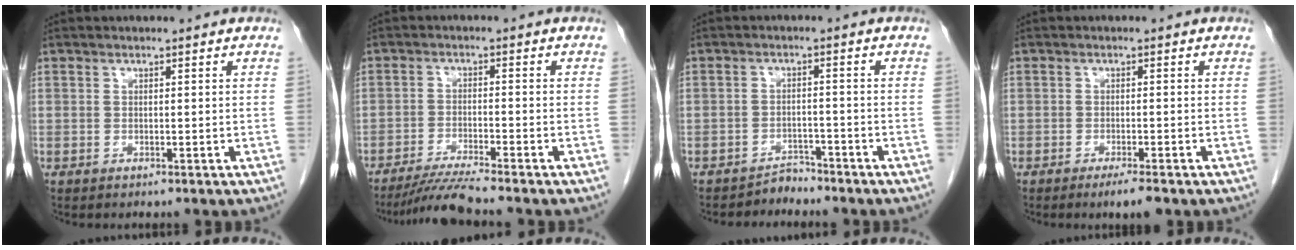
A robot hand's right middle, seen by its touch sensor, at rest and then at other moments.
{"total": 5.3, "force": [-4.6, -1.6, 1.9], "torque": [-0.037, -0.024, -0.090]}
{"total": 2.4, "force": [-2.3, 0.5, -0.4], "torque": [0.008, -0.004, -0.037]}
{"total": 2.8, "force": [-2.0, 0.2, 2.0], "torque": [-0.032, -0.005, -0.030]}